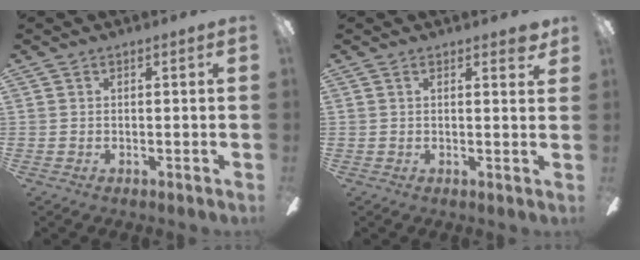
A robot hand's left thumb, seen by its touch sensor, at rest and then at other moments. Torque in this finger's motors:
{"motor_torque": [0.00, 0.01, -0.14, 0.04, -0.01]}